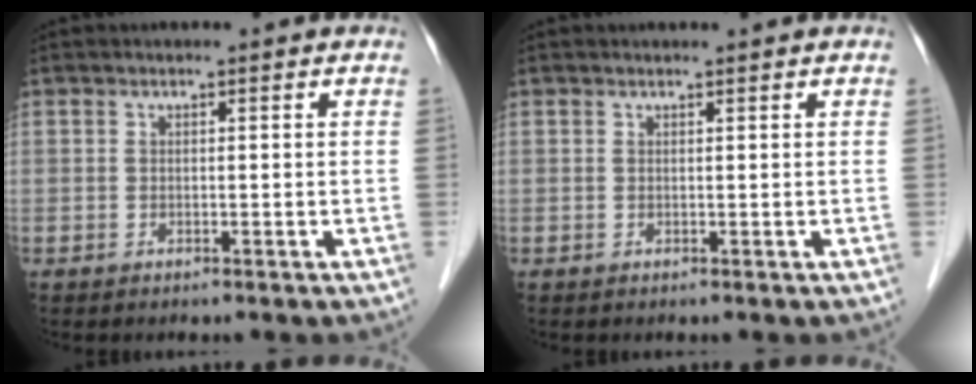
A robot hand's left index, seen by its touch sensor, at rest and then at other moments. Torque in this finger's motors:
{"motor_torque": [0.29, -0.12, -0.01, 0.01]}